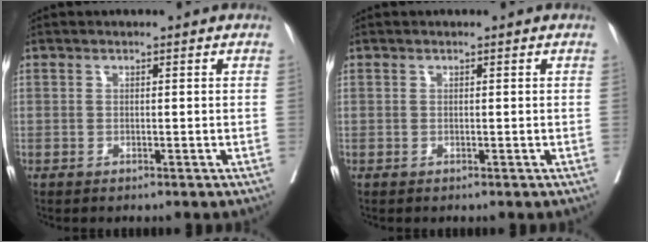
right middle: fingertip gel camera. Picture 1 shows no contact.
{"total": 0.0}